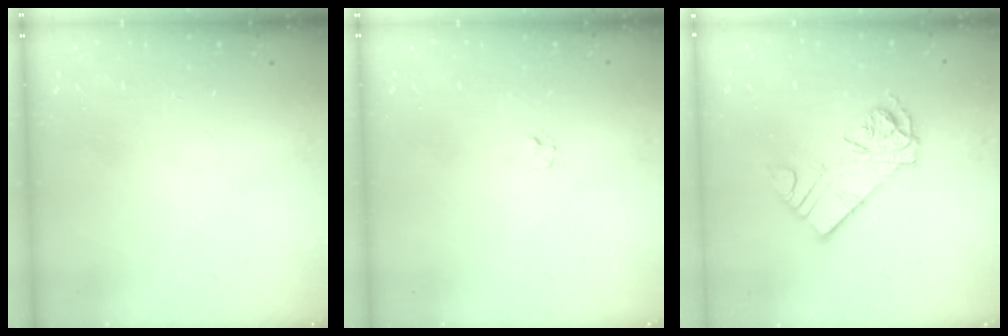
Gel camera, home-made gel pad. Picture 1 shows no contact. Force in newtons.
{"total": 1.2, "press": 1.2, "slide": 0.1}
{"total": 12.1, "press": 12.1, "slide": 1.0}